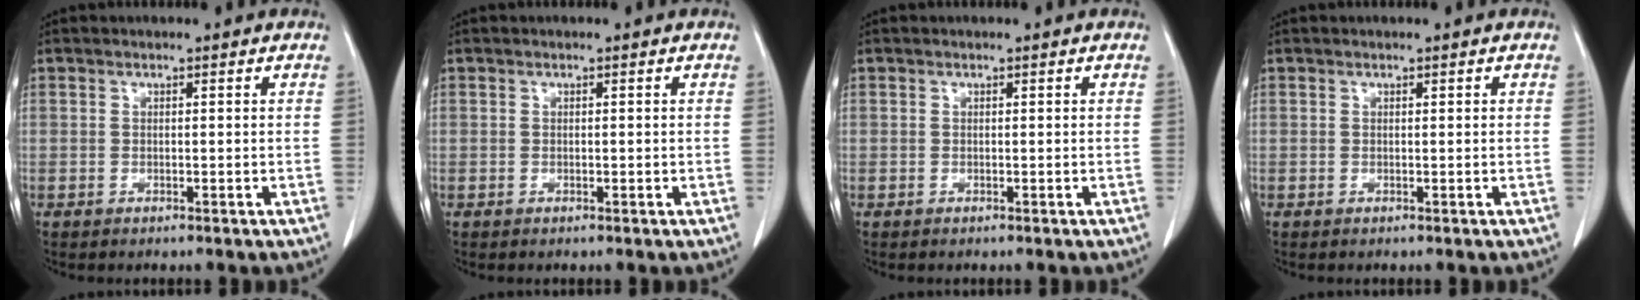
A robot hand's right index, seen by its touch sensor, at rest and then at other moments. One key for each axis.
{"total": 0.0}
{"total": 0.0}
{"total": 0.0}